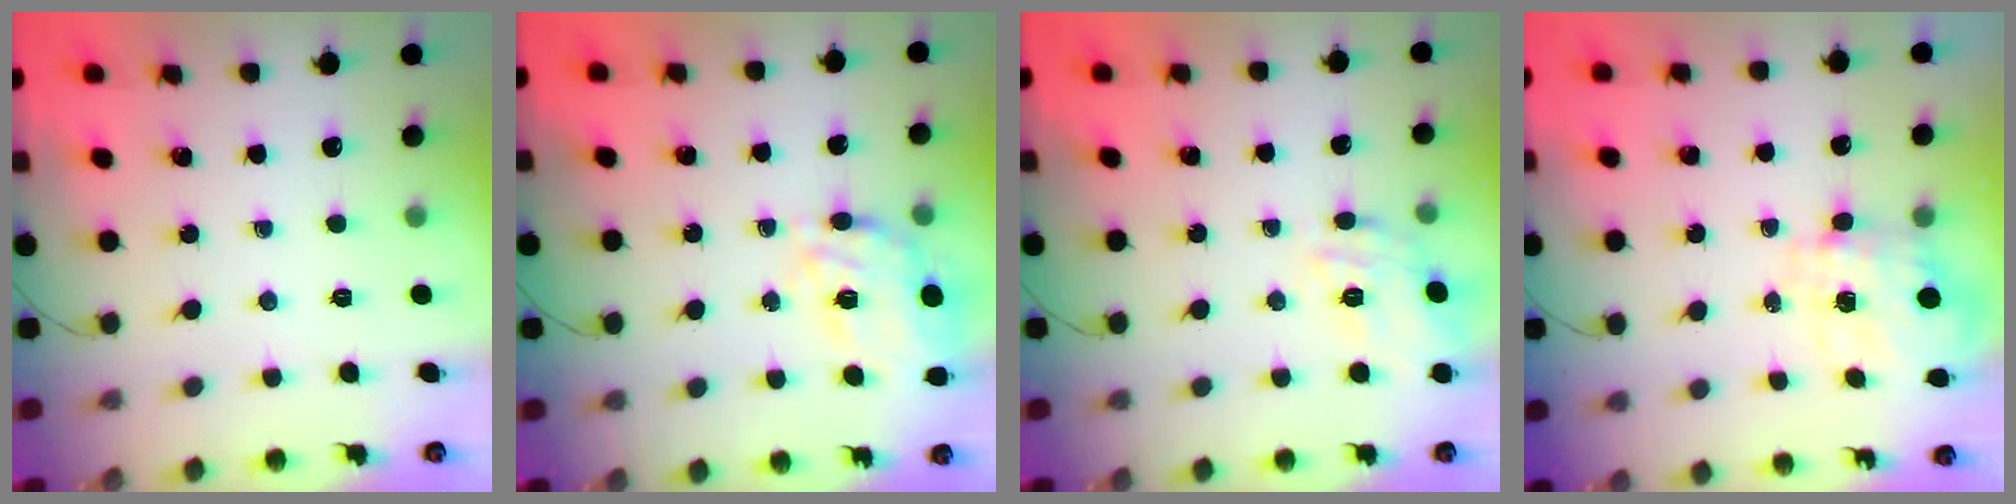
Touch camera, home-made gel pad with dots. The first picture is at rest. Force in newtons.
{"total": 12.2, "press": 11.7, "slide": 3.5}
{"total": 14.6, "press": 14.6, "slide": 0.9}
{"total": 3.4, "press": 3.2, "slide": 1.0}